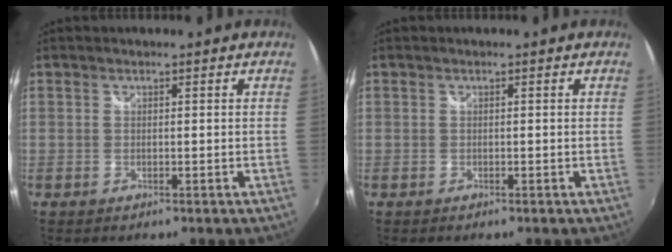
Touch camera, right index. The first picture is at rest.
{"total": 0.0}